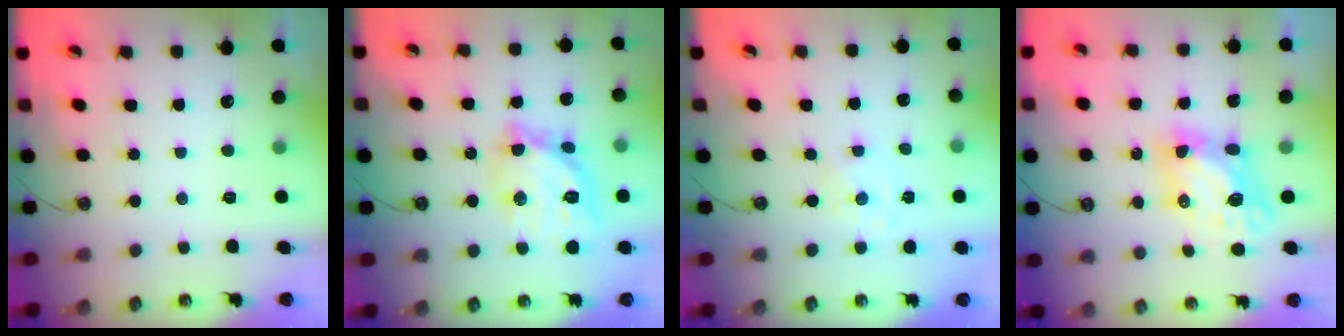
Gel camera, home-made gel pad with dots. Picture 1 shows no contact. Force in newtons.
{"total": 14.9, "press": 14.8, "slide": 1.4}
{"total": 1.3, "press": 1.3, "slide": 0.2}
{"total": 7.7, "press": 7.7, "slide": 0.6}